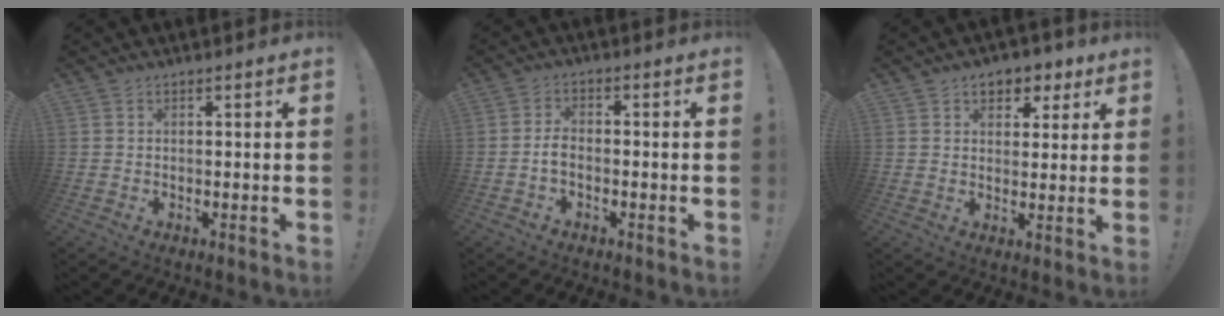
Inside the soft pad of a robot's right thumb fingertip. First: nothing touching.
{"total": 3.3, "force": [-1.1, 1.7, 2.7], "torque": [-0.056, 0.006, -0.019]}
{"total": 6.0, "force": [3.1, 4.6, 2.4], "torque": [-0.023, -0.014, 0.055]}